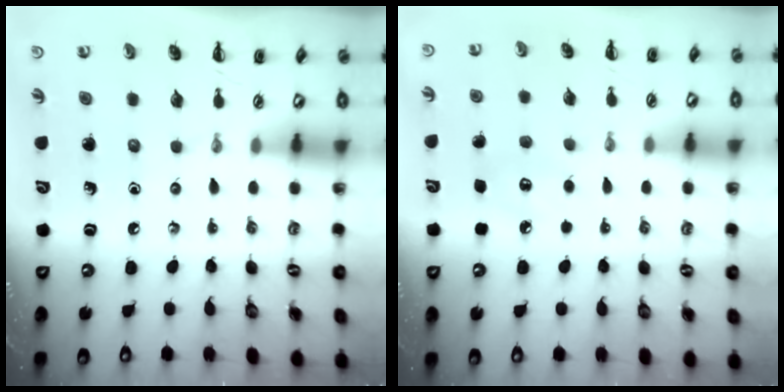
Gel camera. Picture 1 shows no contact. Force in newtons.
{"total": 7.6, "press": 7.3, "slide": 2.2}